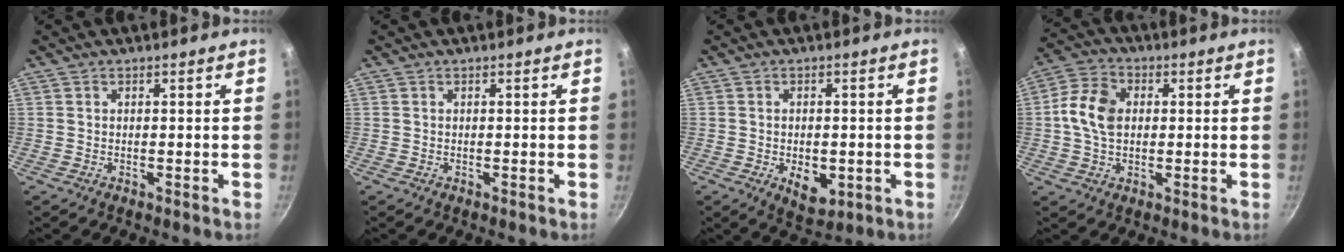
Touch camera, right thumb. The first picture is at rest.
{"total": 0.0}
{"total": 6.6, "force": [-1.7, 3.9, 5.0], "torque": [-0.055, -0.005, -0.014]}
{"total": 9.2, "force": [0.8, 6.6, 6.4], "torque": [-0.111, 0.015, 0.004]}